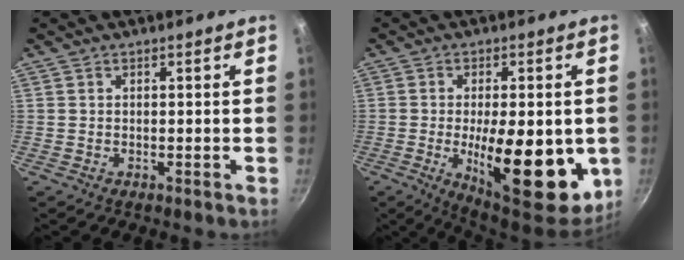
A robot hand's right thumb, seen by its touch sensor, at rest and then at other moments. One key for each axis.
{"total": 19.7, "fx": -3.4, "fy": 7.6, "fz": 17.8, "tx": -0.228, "ty": -0.012, "tz": -0.039}